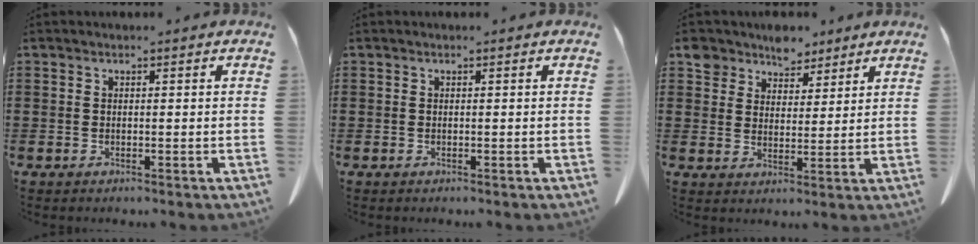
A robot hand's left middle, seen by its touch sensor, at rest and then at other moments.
{"total": 0.0}
{"total": 6.2, "force": [5.2, 3.3, 0.6], "torque": [-0.034, -0.016, 0.099]}